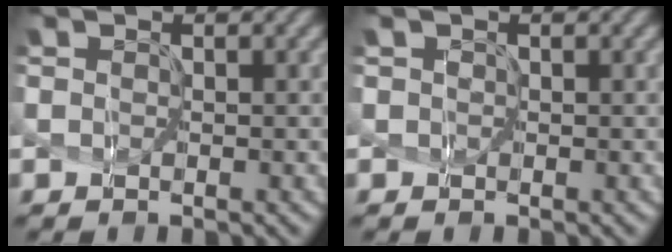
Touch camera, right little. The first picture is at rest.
{"total": 1.0, "force": [0.3, 0.9, 0.4], "torque": [0.012, 0.009, -0.012]}